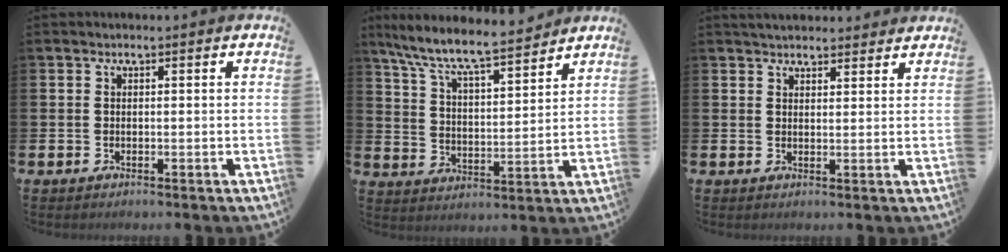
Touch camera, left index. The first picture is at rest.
{"total": 8.7, "force": [8.0, 0.8, 3.3], "torque": [-0.101, -0.052, 0.140]}
{"total": 3.3, "force": [3.1, 0.8, 0.2], "torque": [-0.002, -0.012, 0.057]}